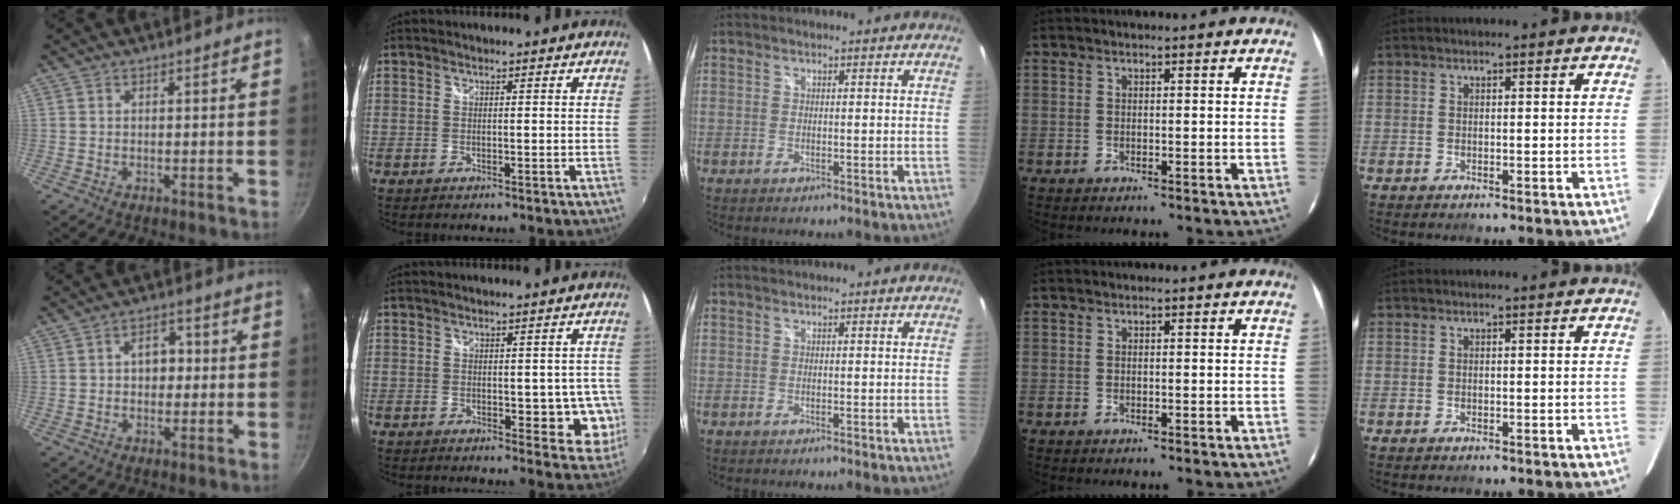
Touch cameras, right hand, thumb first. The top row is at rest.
{"thumb": {"total": 5.2, "force": [0.3, 3.7, 3.7], "torque": [-0.029, 0.012, 0.000]}, "index": {"total": 7.0, "force": [-0.8, 3.9, 5.8], "torque": [-0.053, -0.005, -0.004]}}